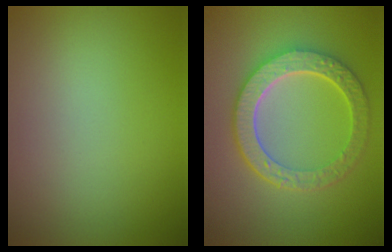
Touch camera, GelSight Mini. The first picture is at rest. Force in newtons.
{"total": 6.3, "press": 5.0, "slide": 3.7}